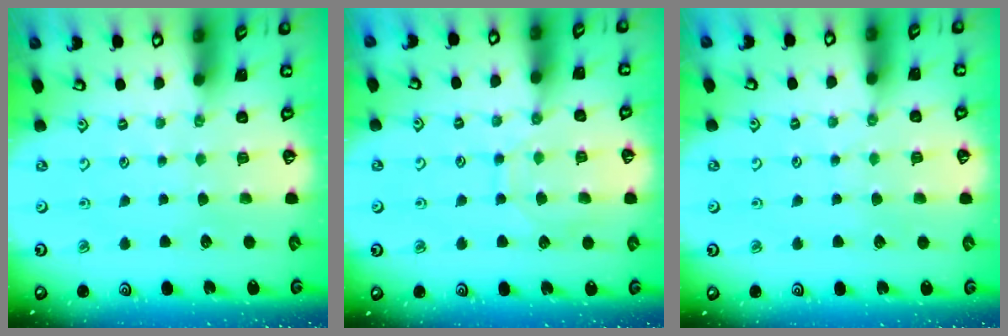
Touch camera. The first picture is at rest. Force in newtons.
{"total": 8.9, "press": 8.9, "slide": 0.7}
{"total": 2.8, "press": 2.8, "slide": 0.5}